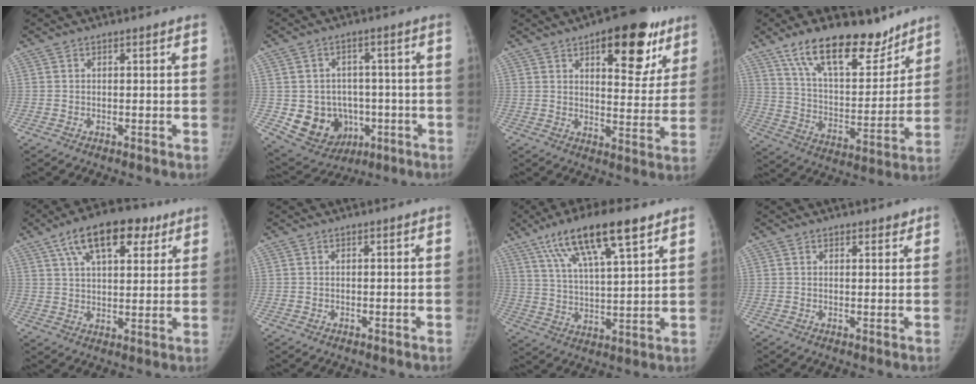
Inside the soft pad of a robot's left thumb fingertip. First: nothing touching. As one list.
[{"total": 12.1, "force": [-2.7, 10.6, 5.2], "torque": [-0.054, 0.015, -0.021]}, {"total": 17.9, "force": [9.6, 8.0, 12.9], "torque": [-0.112, -0.035, 0.129]}, {"total": 20.1, "force": [14.2, 8.7, 11.2], "torque": [-0.137, -0.070, 0.243]}, {"total": 15.2, "force": [7.9, 7.5, 10.6], "torque": [-0.135, -0.004, 0.124]}, {"total": 0.0}, {"total": 16.4, "force": [9.7, 4.1, 12.6], "torque": [-0.205, -0.019, 0.173]}, {"total": 1.9, "force": [1.4, 1.1, 0.5], "torque": [0.011, -0.008, 0.015]}]